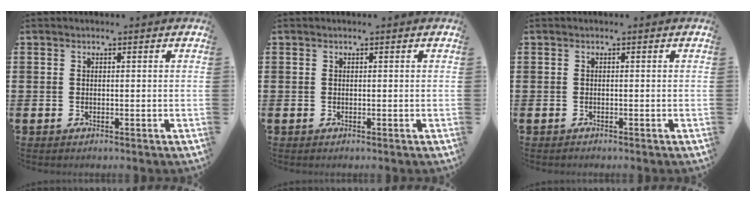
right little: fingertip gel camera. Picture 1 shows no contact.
{"total": 0.0}
{"total": 0.0}